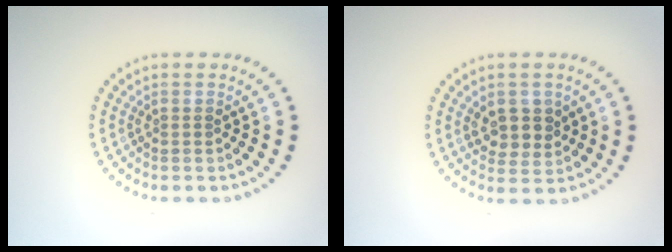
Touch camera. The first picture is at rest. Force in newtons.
{"total": 2.9, "press": 2.7, "slide": 0.9}